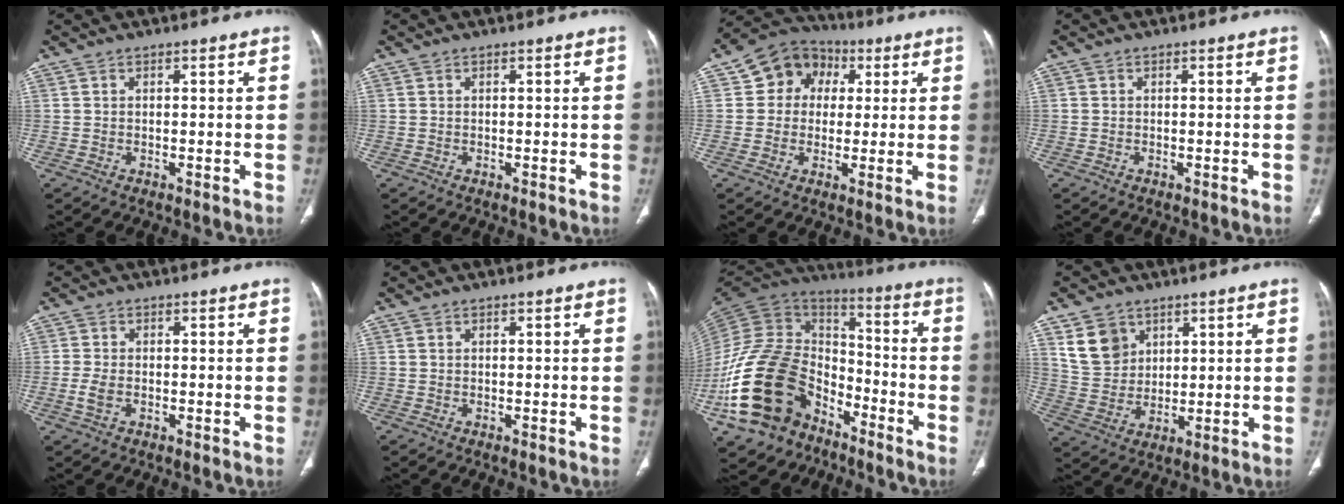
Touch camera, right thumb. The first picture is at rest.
{"total": 0.0}
{"total": 10.0, "force": [2.4, 8.7, 4.2], "torque": [-0.031, 0.011, 0.027]}
{"total": 0.0}
{"total": 2.8, "force": [-0.8, 1.8, 2.0], "torque": [-0.048, 0.005, -0.016]}
{"total": 0.0}
{"total": 25.7, "force": [-13.0, 16.8, 14.5], "torque": [-0.279, 0.077, -0.230]}
{"total": 8.4, "force": [4.4, 6.5, 3.2], "torque": [-0.033, -0.017, 0.096]}